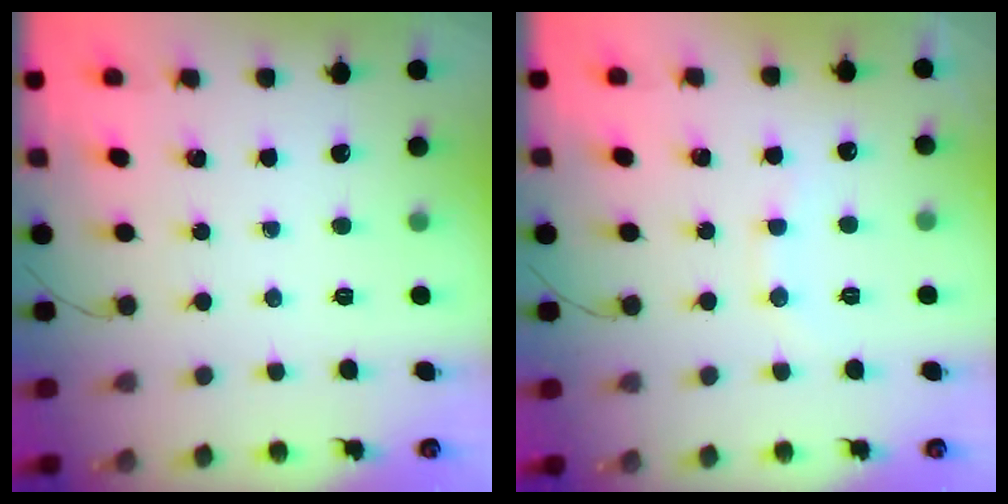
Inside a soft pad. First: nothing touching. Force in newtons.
{"total": 7.7, "press": 7.6, "slide": 1.1}